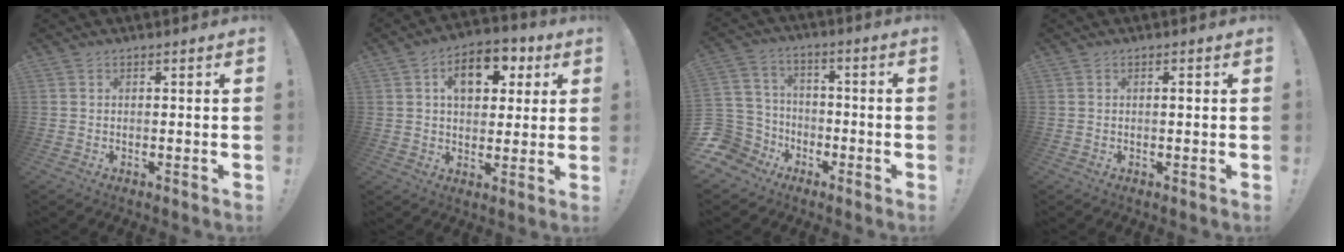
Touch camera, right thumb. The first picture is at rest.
{"total": 12.1, "force": [4.2, 8.2, 7.9], "torque": [-0.102, -0.006, 0.073]}
{"total": 10.1, "force": [-3.7, 9.0, 2.7], "torque": [-0.063, 0.025, -0.063]}
{"total": 1.0, "force": [0.3, 0.1, 0.9], "torque": [-0.012, -0.001, 0.003]}